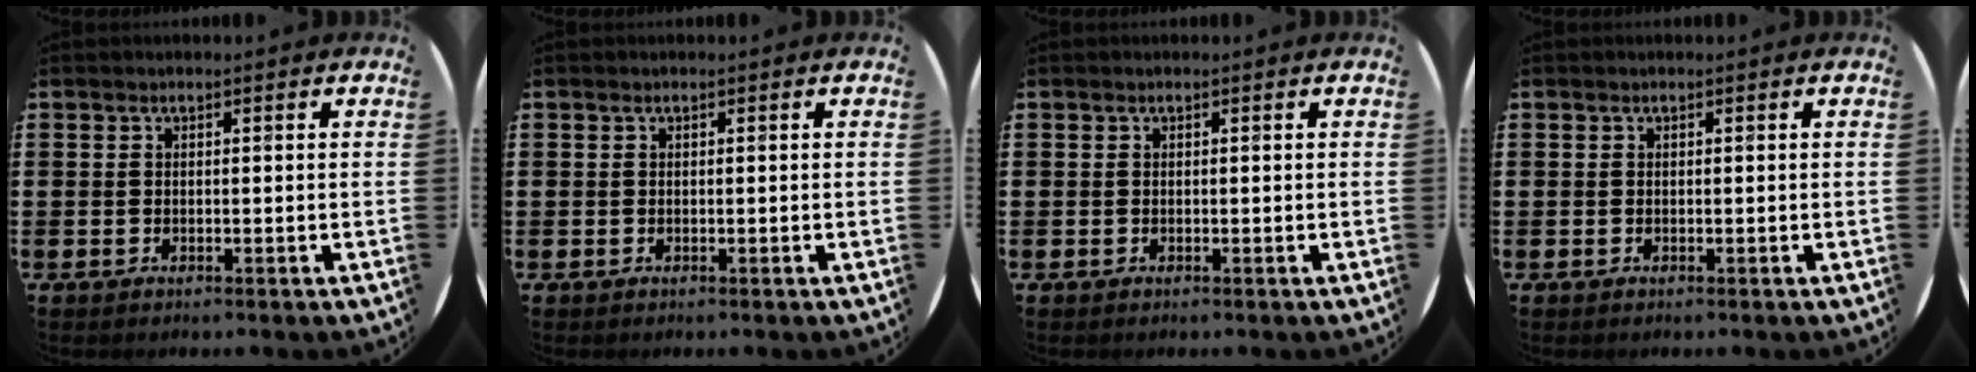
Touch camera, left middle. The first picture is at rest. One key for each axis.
{"total": 0.0}
{"total": 0.0}
{"total": 0.0}